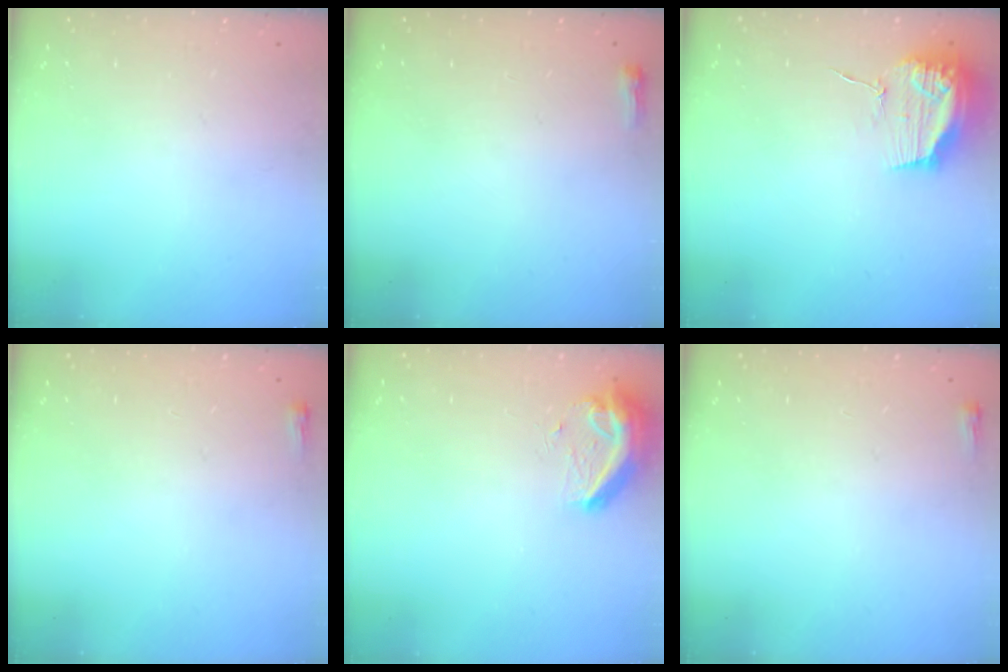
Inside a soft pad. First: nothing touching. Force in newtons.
{"total": 2.6, "press": 2.5, "slide": 0.6}
{"total": 13.9, "press": 13.9, "slide": 0.1}
{"total": 2.0, "press": 2.0, "slide": 0.5}
{"total": 9.2, "press": 9.1, "slide": 1.1}
{"total": 2.0, "press": 2.0, "slide": 0.5}